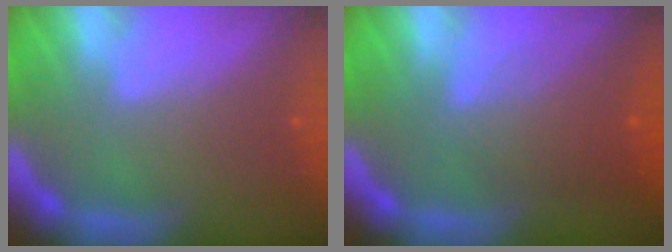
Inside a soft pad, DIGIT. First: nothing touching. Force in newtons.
{"total": 5.6}